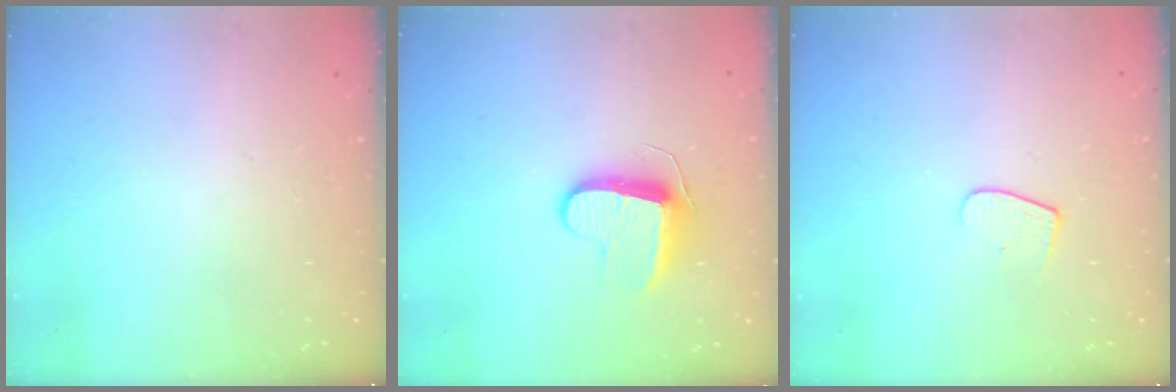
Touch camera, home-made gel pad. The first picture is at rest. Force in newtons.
{"total": 9.4, "press": 9.4, "slide": 0.5}
{"total": 5.0, "press": 5.0, "slide": 0.4}